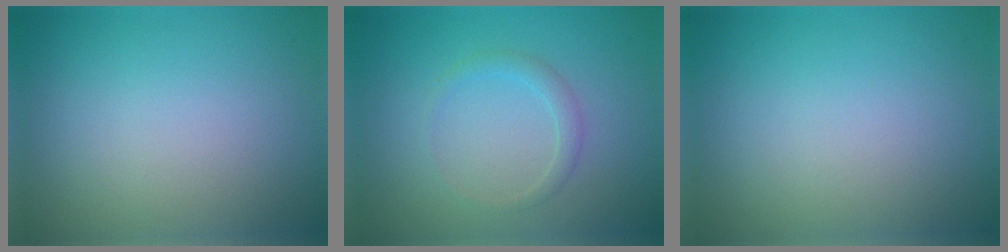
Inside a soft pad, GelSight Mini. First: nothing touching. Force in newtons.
{"total": 1.4, "press": 1.4, "slide": 0.1}
{"total": 0.0}